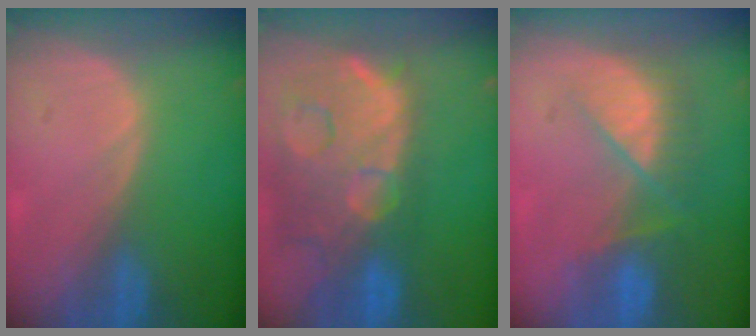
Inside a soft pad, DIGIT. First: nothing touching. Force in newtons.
{"total": 14.8, "press": 12.1, "slide": 8.6}
{"total": 7.9, "press": 7.2, "slide": 3.1}